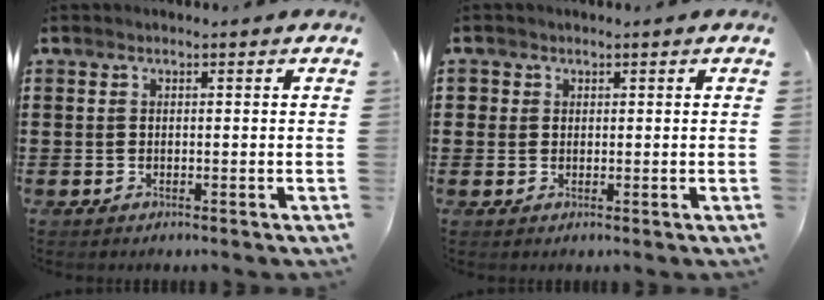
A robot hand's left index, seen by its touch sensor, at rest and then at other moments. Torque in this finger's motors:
{"motor_torque": [0.00, 0.04, 0.05, 0.01]}